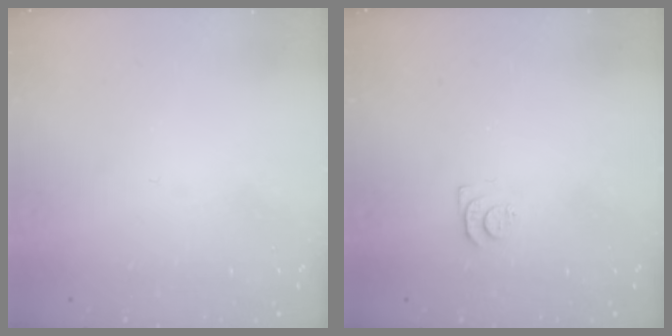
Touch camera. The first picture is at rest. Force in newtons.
{"total": 4.1, "press": 4.0, "slide": 0.6}